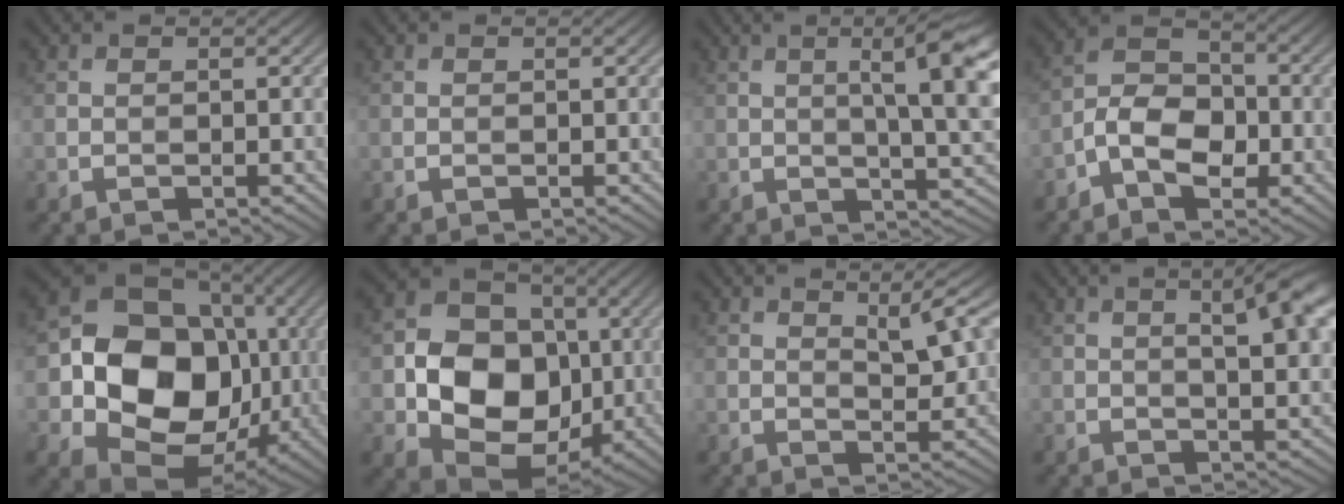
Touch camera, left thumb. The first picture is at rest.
{"total": 0.0}
{"total": 8.8, "force": [1.8, 1.7, 8.4], "torque": [-0.118, 0.011, 0.026]}
{"total": 7.0, "force": [-3.1, 4.1, 4.7], "torque": [-0.085, 0.009, -0.069]}
{"total": 16.5, "force": [-0.8, 13.0, 10.0], "torque": [-0.170, -0.032, -0.012]}
{"total": 13.4, "force": [-1.5, 10.5, 8.2], "torque": [-0.148, -0.013, -0.032]}
{"total": 4.8, "force": [2.4, 1.3, 4.0], "torque": [-0.069, -0.002, 0.043]}
{"total": 8.6, "force": [2.7, 2.3, 7.9], "torque": [-0.101, 0.013, 0.032]}